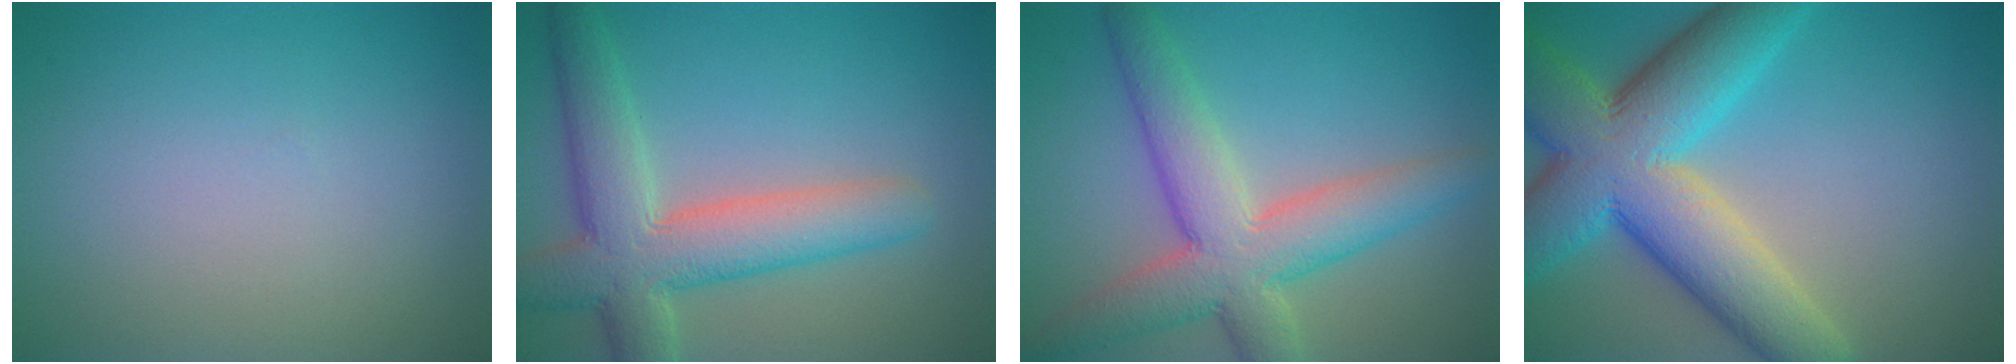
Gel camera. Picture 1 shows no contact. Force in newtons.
{"total": 7.6, "press": 7.6, "slide": 0.6}
{"total": 7.6, "press": 7.6, "slide": 0.5}
{"total": 12.5, "press": 12.5, "slide": 0.6}